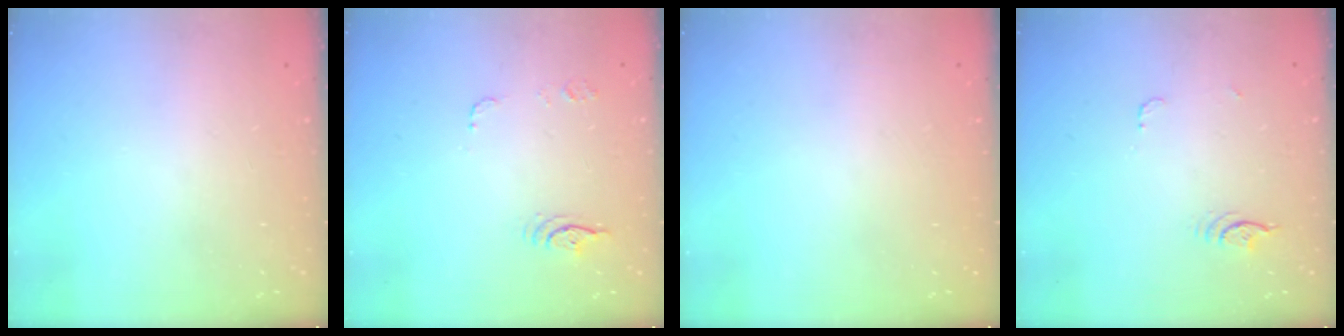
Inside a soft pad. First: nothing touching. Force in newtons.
{"total": 6.0, "press": 6.0, "slide": 0.4}
{"total": 0.0}
{"total": 3.9, "press": 3.6, "slide": 1.7}